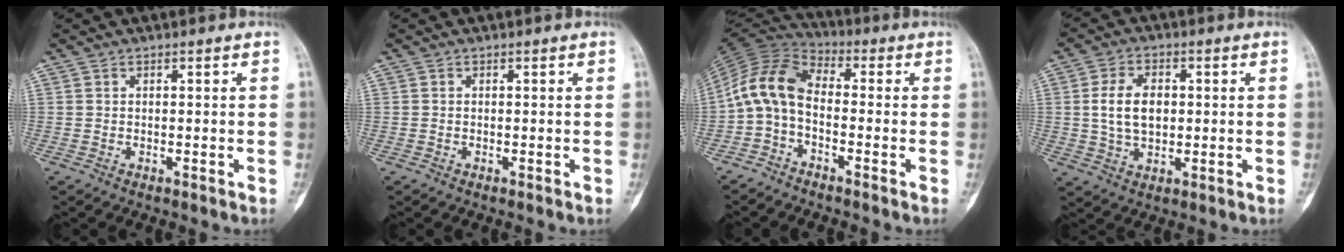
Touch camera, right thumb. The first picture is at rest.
{"total": 0.0}
{"total": 9.8, "force": [-1.8, 5.8, 7.6], "torque": [-0.143, 0.043, -0.055]}
{"total": 8.0, "force": [0.6, 5.2, 6.0], "torque": [-0.100, 0.004, 0.014]}